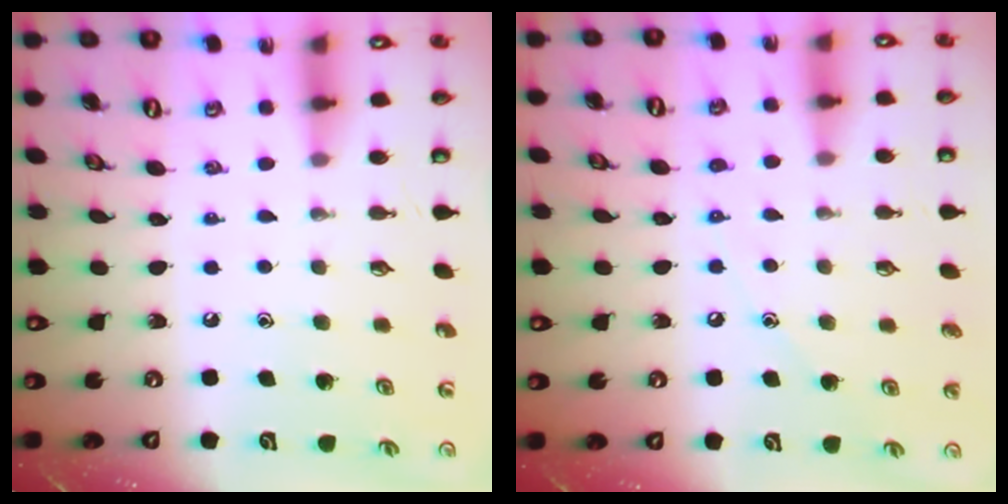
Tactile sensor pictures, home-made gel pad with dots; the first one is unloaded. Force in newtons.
{"total": 6.0, "press": 5.9, "slide": 0.8}